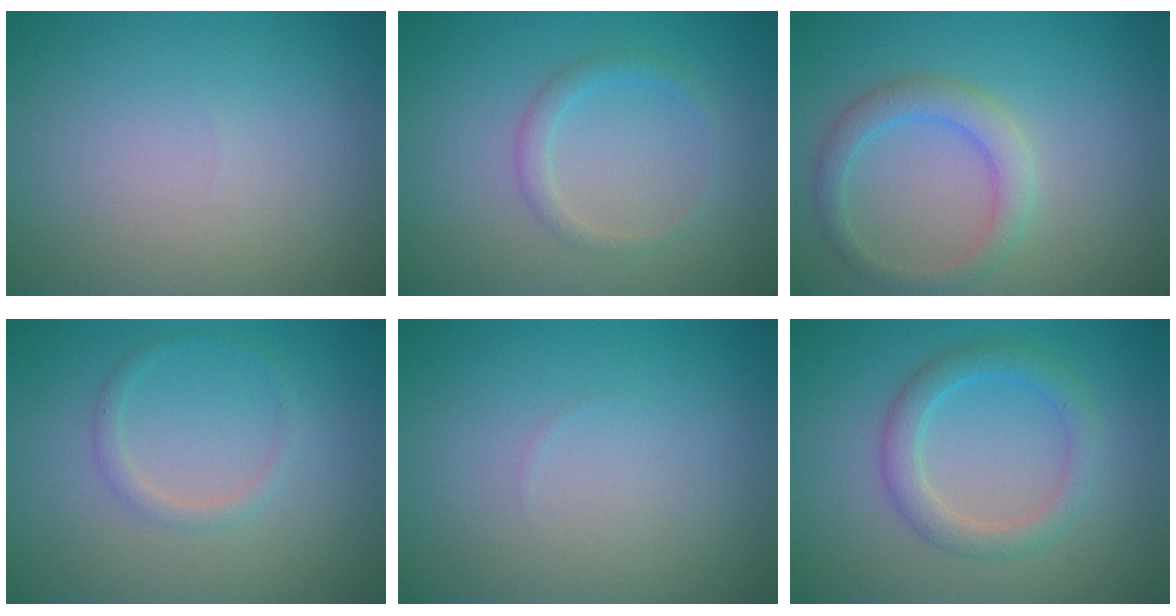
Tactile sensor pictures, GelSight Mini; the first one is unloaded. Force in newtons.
{"total": 1.5, "press": 1.5, "slide": 0.0}
{"total": 2.9, "press": 2.9, "slide": 0.1}
{"total": 1.2, "press": 1.2, "slide": 0.1}
{"total": 0.0}
{"total": 3.0, "press": 3.0, "slide": 0.1}